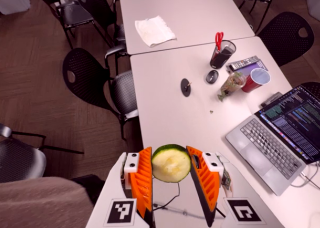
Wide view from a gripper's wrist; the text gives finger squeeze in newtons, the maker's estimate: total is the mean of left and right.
{"total": 8.6, "left": 8.7, "right": 8.5}